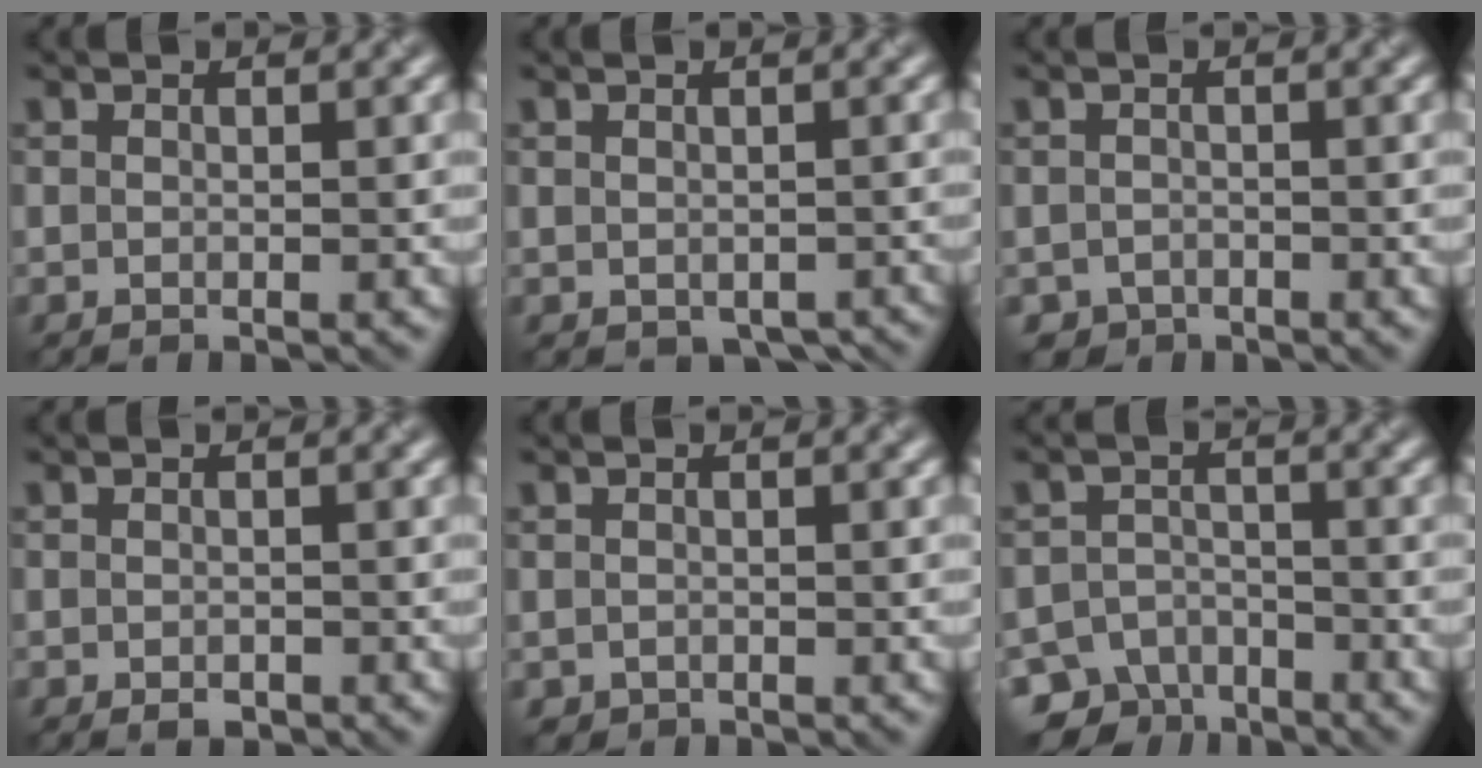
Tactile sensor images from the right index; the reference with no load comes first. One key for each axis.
{"total": 2.5, "fx": -1.2, "fy": 1.6, "fz": 1.5, "tx": -0.016, "ty": -0.013, "tz": -0.008}
{"total": 1.5, "fx": -1.2, "fy": 0.9, "fz": 0.1, "tx": 0.007, "ty": -0.005, "tz": -0.022}
{"total": 1.0, "fx": -0.5, "fy": 0.6, "fz": 0.6, "tx": -0.007, "ty": -0.004, "tz": -0.007}
{"total": 0.5, "fx": -0.3, "fy": 0.4, "fz": 0.0, "tx": 0.003, "ty": -0.007, "tz": -0.006}
{"total": 6.9, "fx": -5.4, "fy": 3.9, "fz": 1.7, "tx": -0.007, "ty": -0.005, "tz": -0.087}